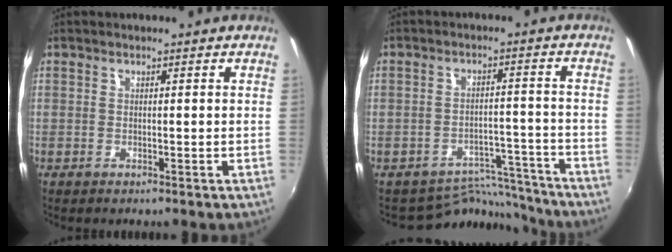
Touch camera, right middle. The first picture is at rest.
{"total": 7.8, "force": [-7.5, 2.1, -1.1], "torque": [0.017, 0.027, -0.110]}